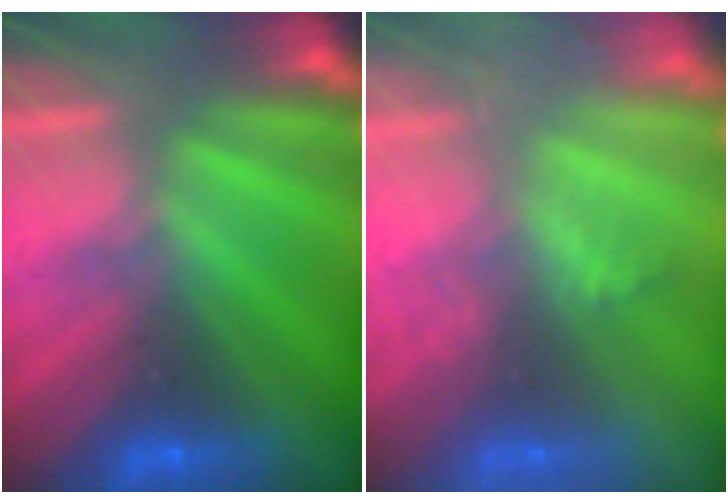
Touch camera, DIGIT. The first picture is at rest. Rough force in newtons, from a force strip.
{"total": 2.0}